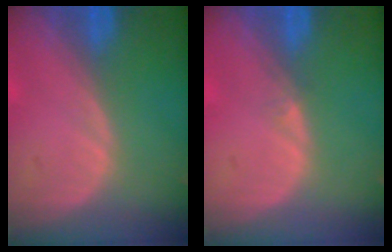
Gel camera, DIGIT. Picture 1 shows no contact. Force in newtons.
{"total": 0.6, "press": 0.5, "slide": 0.4}